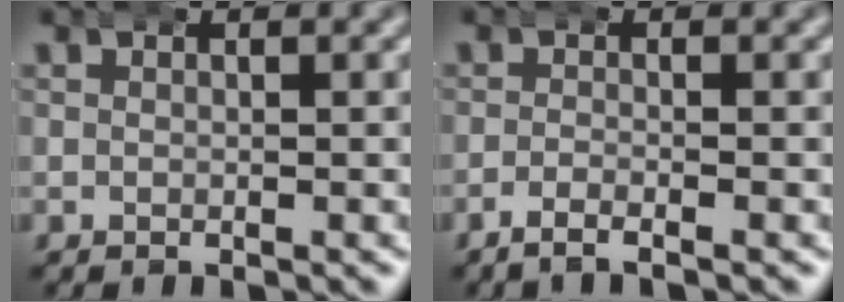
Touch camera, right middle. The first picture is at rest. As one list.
[{"total": 1.7, "force": [-1.4, 0.1, 1.0], "torque": [-0.024, -0.002, -0.027]}]